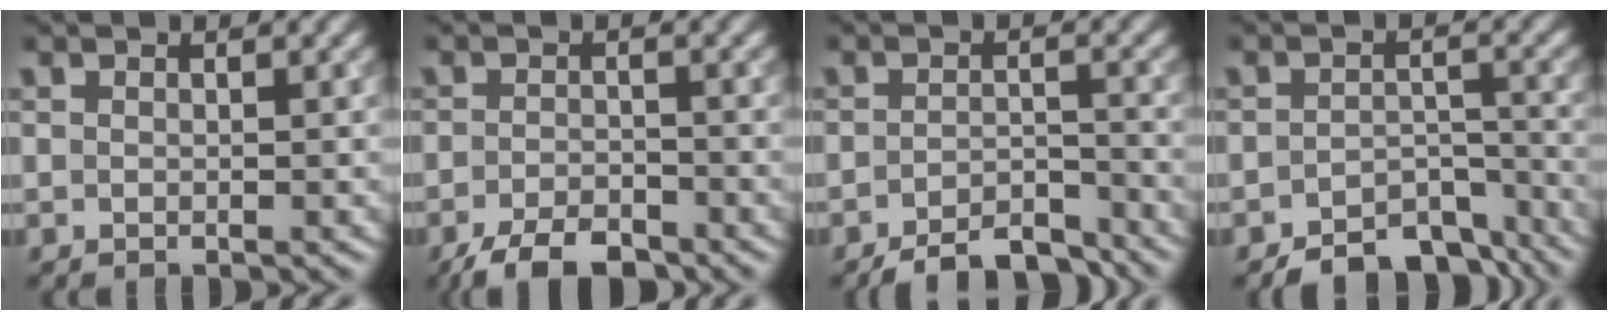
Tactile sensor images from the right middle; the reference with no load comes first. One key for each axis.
{"total": 4.8, "fx": -3.7, "fy": 1.6, "fz": 2.6, "tx": -0.039, "ty": -0.003, "tz": -0.067}
{"total": 5.4, "fx": -4.6, "fy": 1.5, "fz": 2.5, "tx": -0.035, "ty": -0.003, "tz": -0.070}
{"total": 6.0, "fx": -4.9, "fy": 2.5, "fz": 2.4, "tx": -0.026, "ty": -0.008, "tz": -0.069}